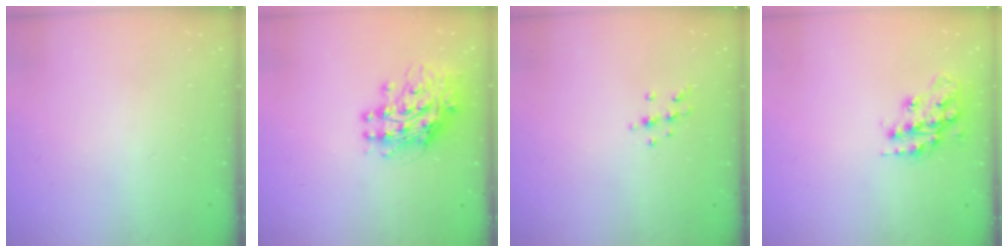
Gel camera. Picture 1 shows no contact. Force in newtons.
{"total": 13.5, "press": 13.4, "slide": 1.4}
{"total": 7.0, "press": 7.0, "slide": 0.6}
{"total": 15.4, "press": 15.4, "slide": 1.0}